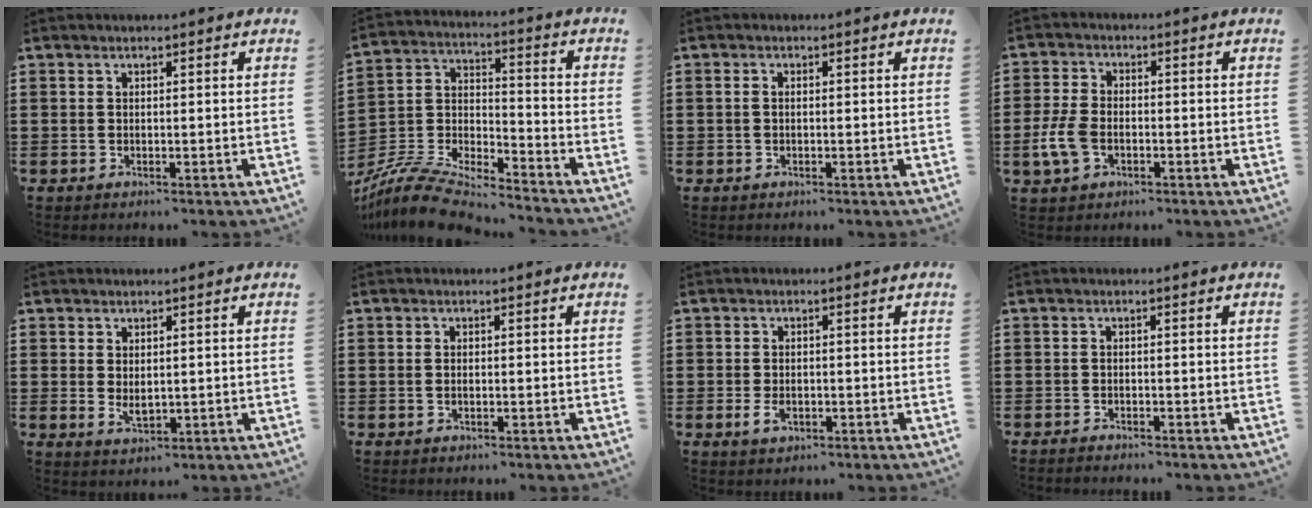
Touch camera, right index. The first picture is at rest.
{"total": 9.3, "force": [-8.7, 1.4, 2.9], "torque": [-0.070, 0.007, -0.177]}
{"total": 0.5, "force": [-0.2, 0.2, 0.4], "torque": [-0.010, -0.003, -0.004]}
{"total": 5.1, "force": [-1.6, 3.1, 3.7], "torque": [-0.100, -0.006, -0.036]}
{"total": 2.0, "force": [0.2, 1.0, 1.8], "torque": [-0.034, 0.000, 0.004]}
{"total": 0.7, "force": [-0.2, 0.3, 0.6], "torque": [-0.015, -0.001, -0.003]}
{"total": 2.0, "force": [-0.7, 1.1, 1.5], "torque": [-0.028, 0.000, -0.012]}
{"total": 1.0, "force": [-1.0, 0.0, -0.1], "torque": [-0.002, 0.001, -0.020]}